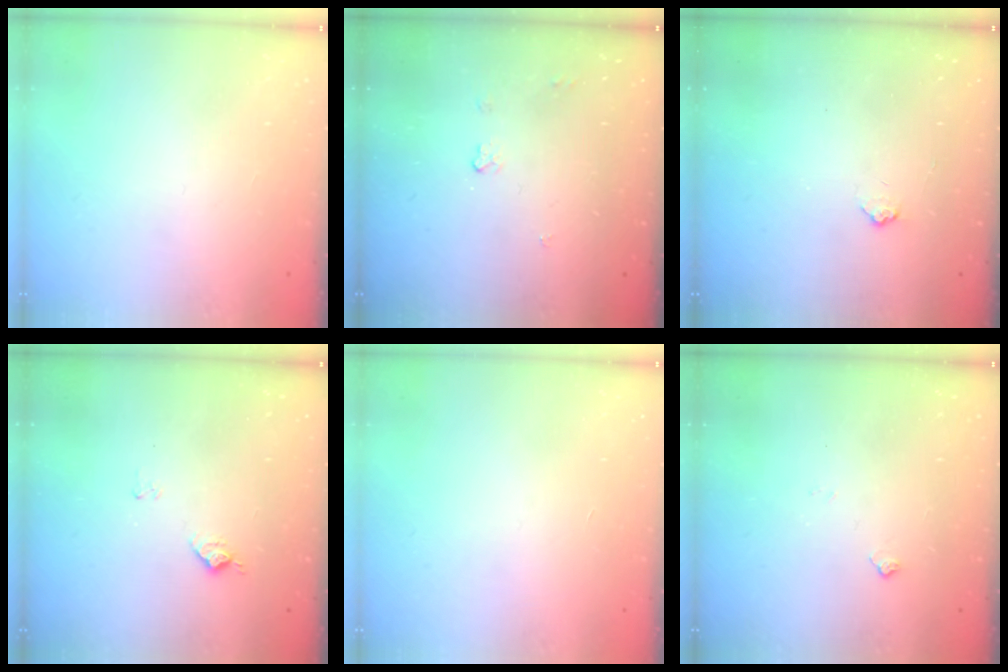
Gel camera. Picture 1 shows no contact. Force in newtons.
{"total": 3.6, "press": 3.6, "slide": 0.5}
{"total": 4.5, "press": 4.5, "slide": 0.6}
{"total": 7.7, "press": 7.6, "slide": 0.8}
{"total": 0.0}
{"total": 2.5, "press": 2.4, "slide": 0.4}